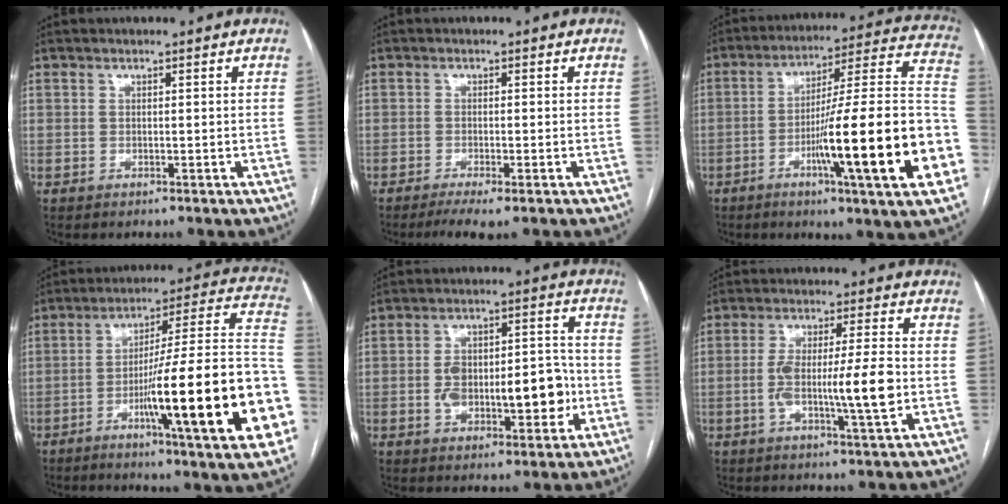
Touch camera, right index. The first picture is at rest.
{"total": 4.1, "force": [-2.8, 0.3, 3.0], "torque": [-0.047, -0.010, -0.045]}
{"total": 25.1, "force": [-7.5, 0.5, 24.0], "torque": [-0.280, 0.002, -0.118]}
{"total": 27.9, "force": [-7.4, 1.2, 26.8], "torque": [-0.297, -0.002, -0.117]}
{"total": 13.7, "force": [-2.3, 6.3, 12.0], "torque": [-0.188, 0.027, -0.023]}
{"total": 10.4, "force": [-1.7, 0.6, 10.2], "torque": [-0.181, 0.002, -0.031]}